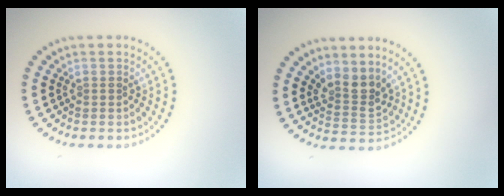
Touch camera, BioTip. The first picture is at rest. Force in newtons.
{"total": 2.8, "press": 2.1, "slide": 1.9}